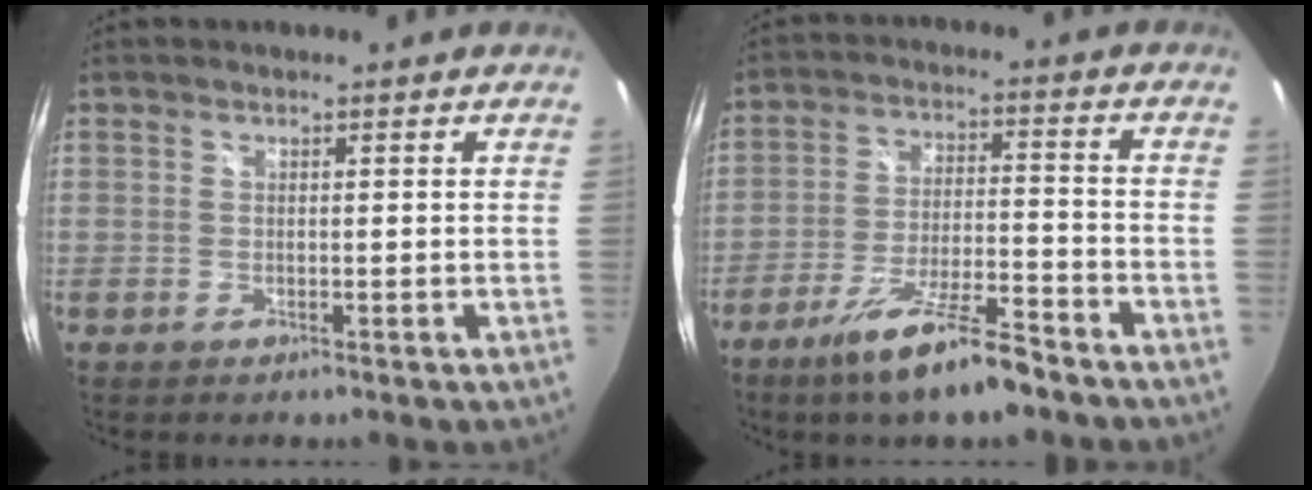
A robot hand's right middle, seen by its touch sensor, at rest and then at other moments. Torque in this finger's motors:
{"motor_torque": [1.10, -1.04, 0.65, 0.21]}